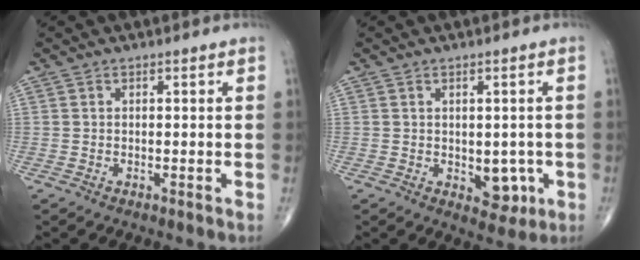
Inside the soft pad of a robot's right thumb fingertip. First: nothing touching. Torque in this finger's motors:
{"motor_torque": [2.59, 2.41, 0.18, -0.40, 0.10]}